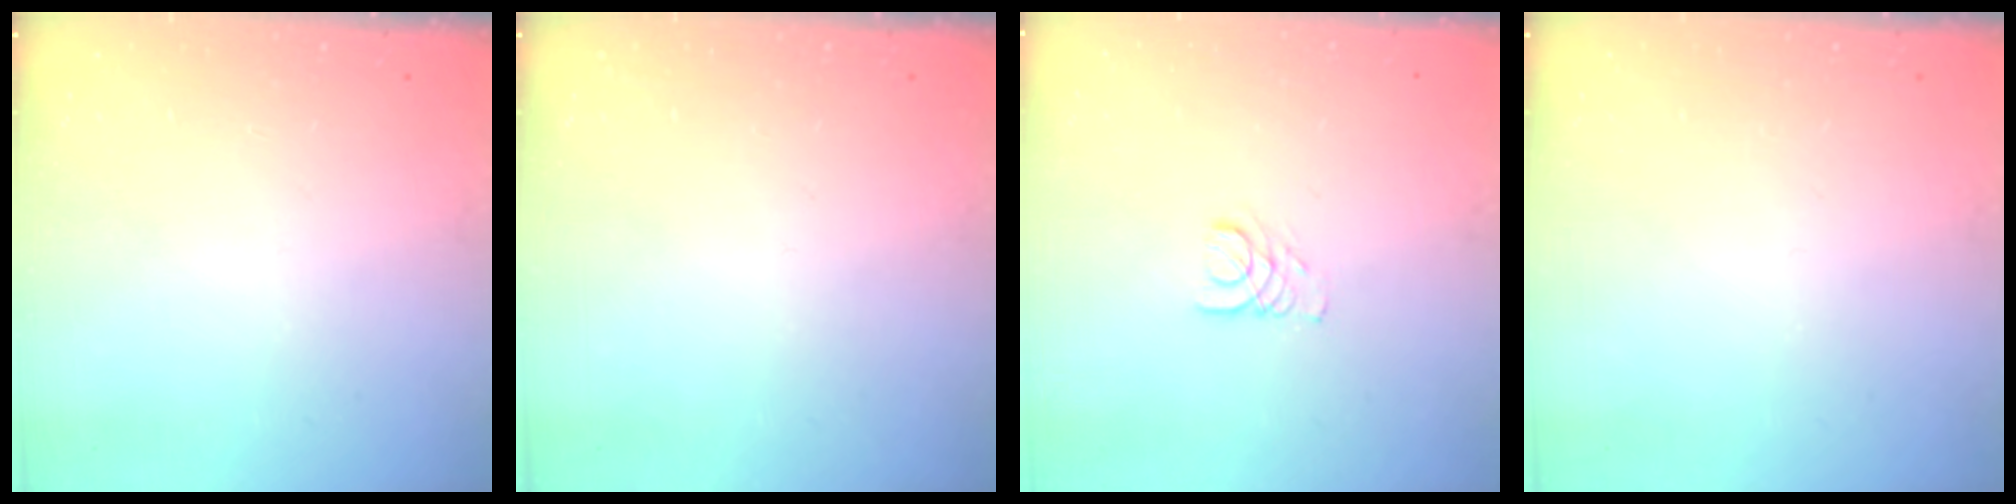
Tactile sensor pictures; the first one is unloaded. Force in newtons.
{"total": 0.0}
{"total": 1.9, "press": 1.9, "slide": 0.2}
{"total": 0.0}